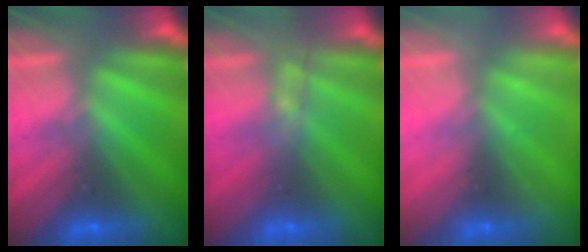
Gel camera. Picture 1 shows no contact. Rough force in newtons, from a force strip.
{"total": 2.7}
{"total": 2.0}